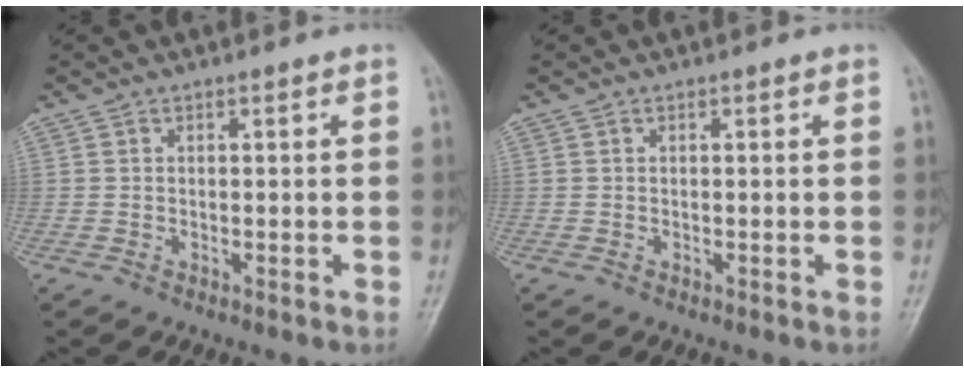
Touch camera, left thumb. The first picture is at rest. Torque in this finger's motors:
{"motor_torque": [0.00, 0.00, -0.01, -0.01, 0.00]}